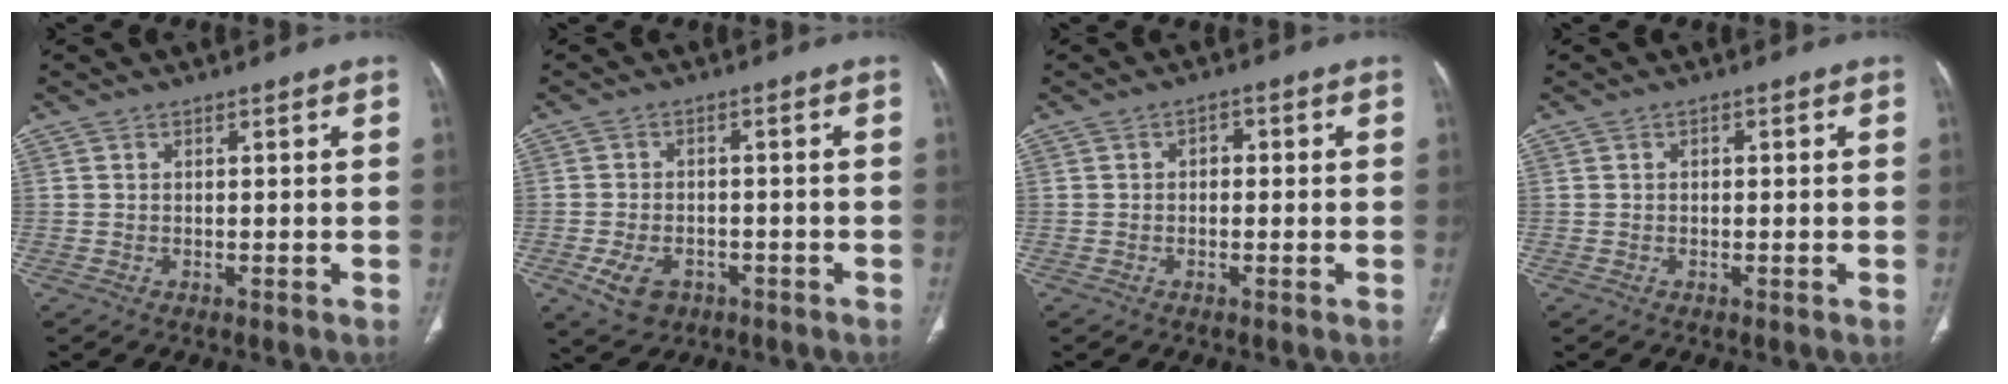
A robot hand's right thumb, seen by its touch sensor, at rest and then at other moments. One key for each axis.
{"total": 6.2, "fx": -2.7, "fy": 4.4, "fz": 3.4, "tx": -0.060, "ty": 0.013, "tz": -0.037}
{"total": 2.0, "fx": 0.0, "fy": 1.4, "fz": 1.4, "tx": -0.009, "ty": 0.006, "tz": -0.006}
{"total": 0.8, "fx": 0.1, "fy": 0.5, "fz": 0.6, "tx": -0.005, "ty": 0.002, "tz": -0.001}